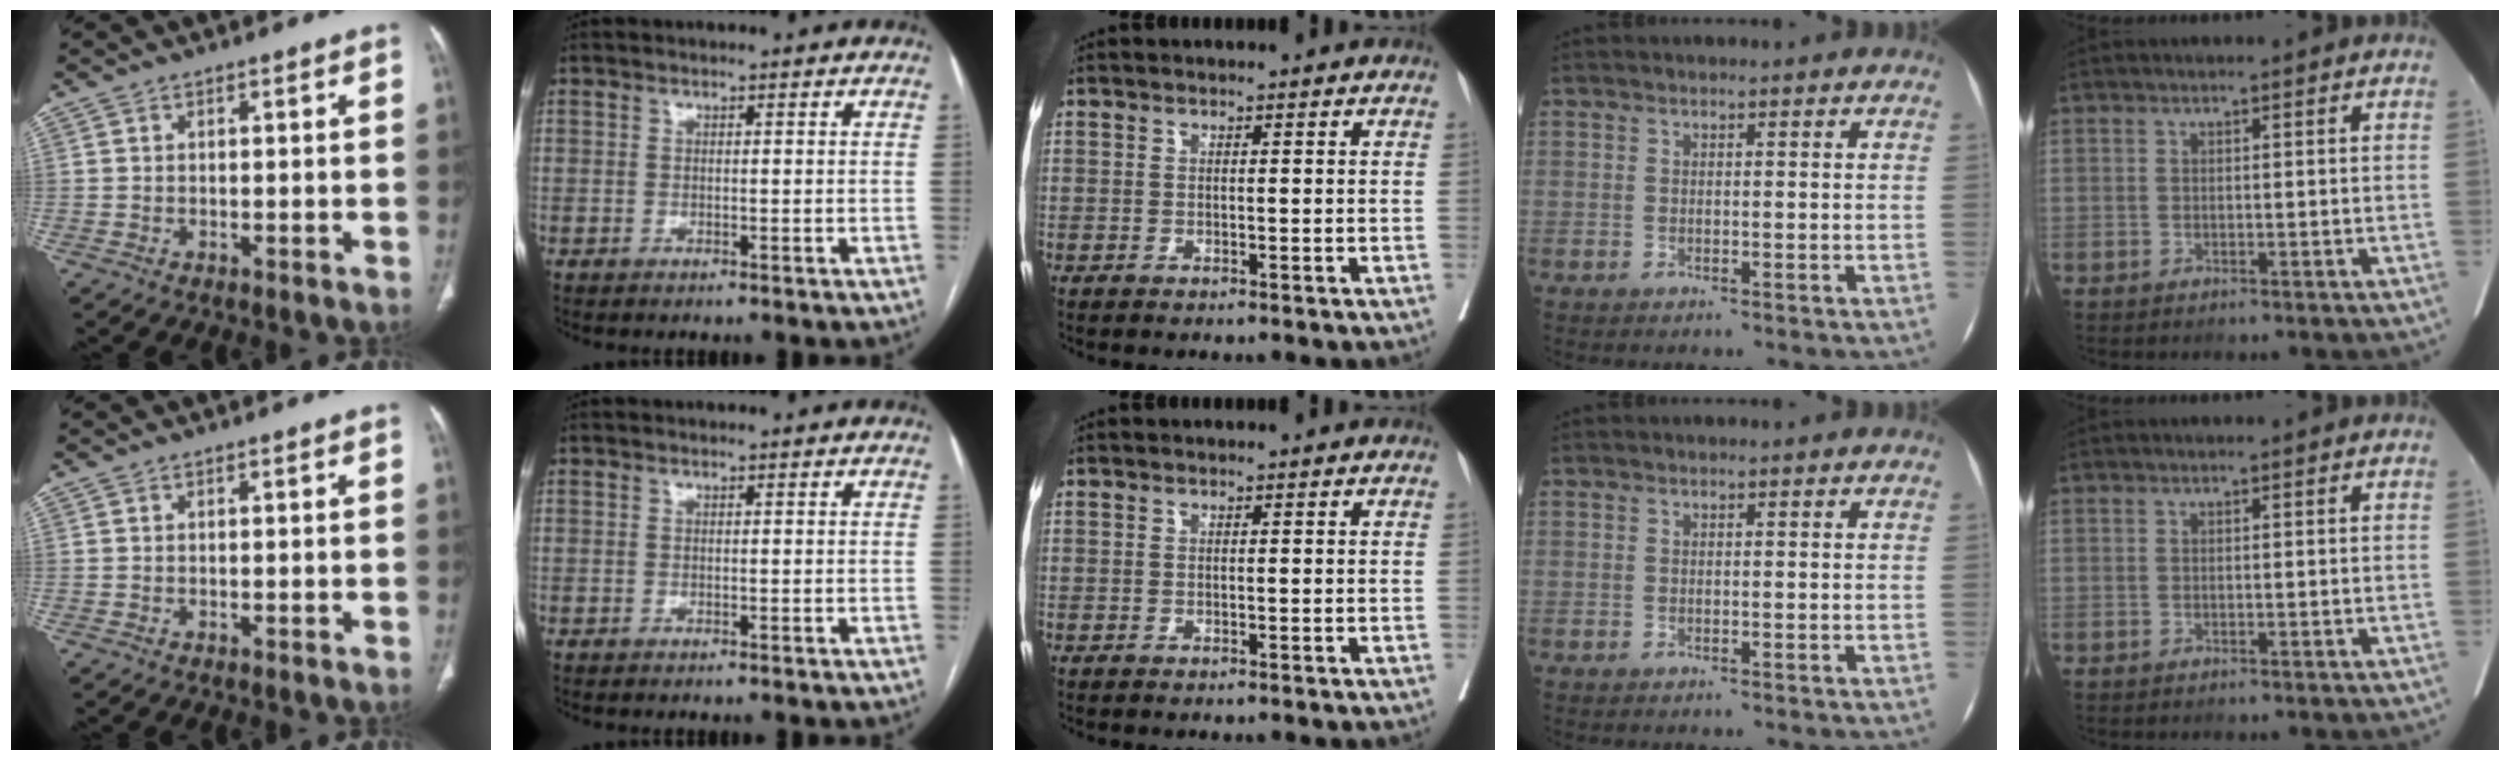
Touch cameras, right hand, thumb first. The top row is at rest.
{}